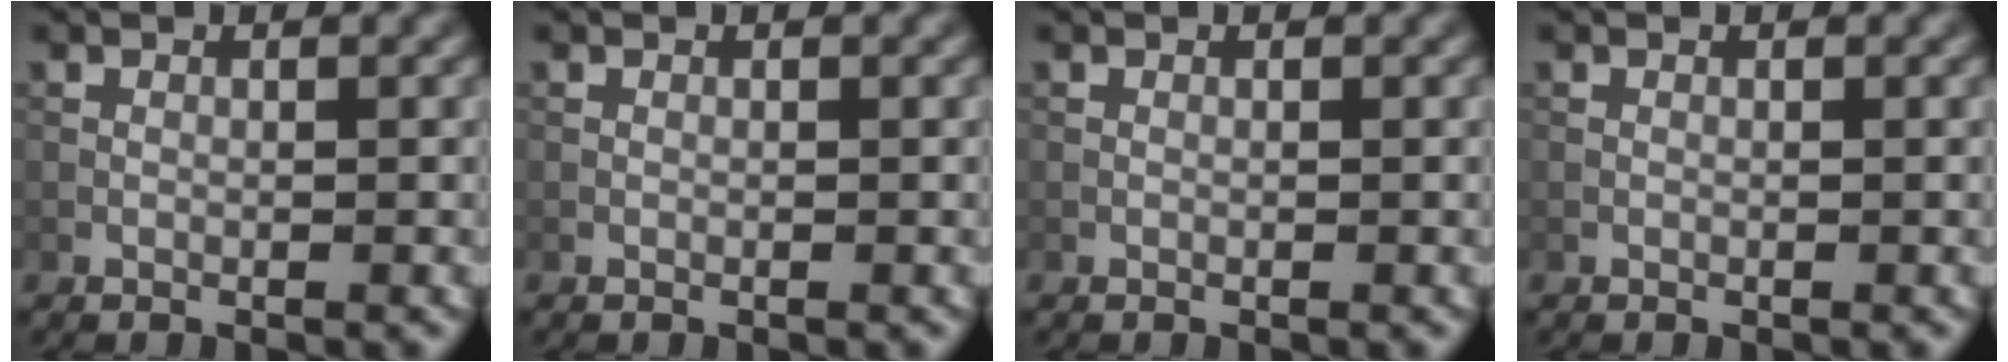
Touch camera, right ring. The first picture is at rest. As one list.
[{"total": 0.0}, {"total": 0.0}, {"total": 0.0}]